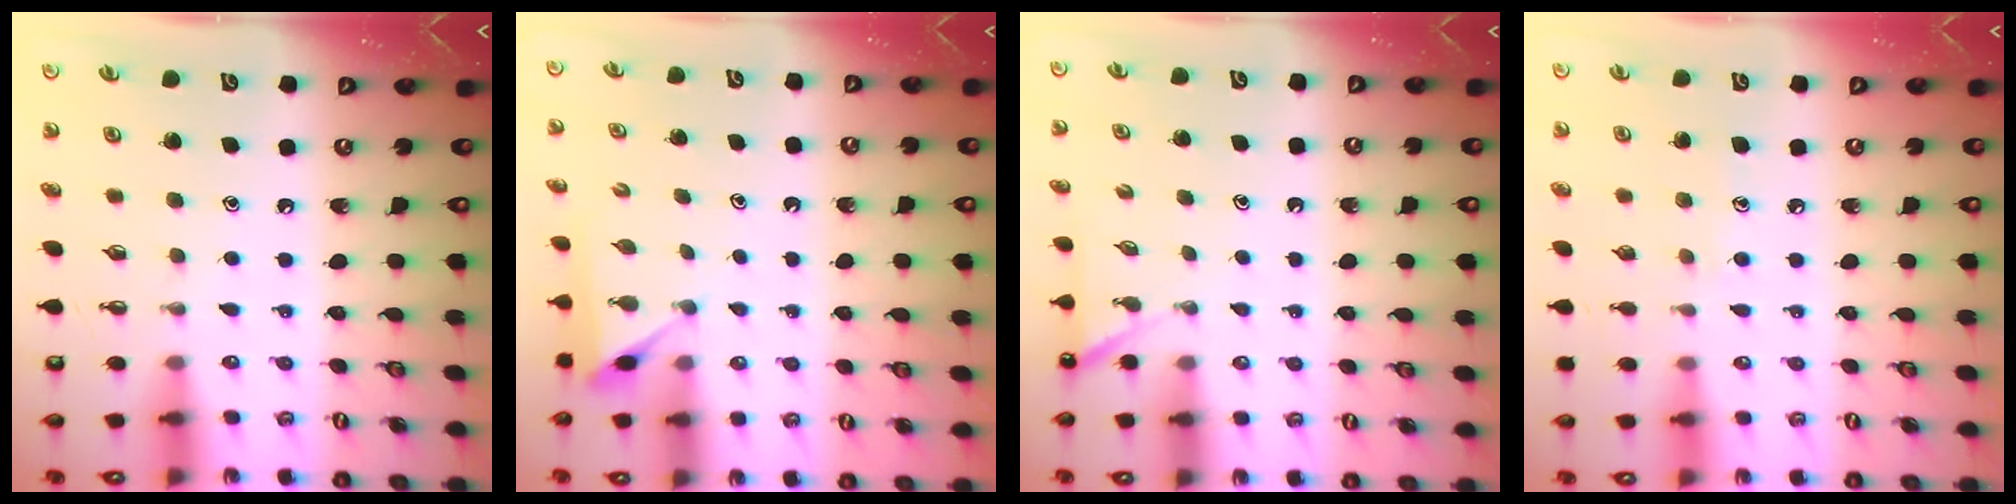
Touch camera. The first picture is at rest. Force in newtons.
{"total": 3.2, "press": 3.2, "slide": 0.4}
{"total": 2.3, "press": 2.3, "slide": 0.2}
{"total": 4.4, "press": 4.4, "slide": 0.4}